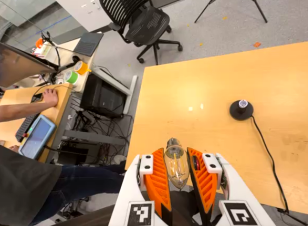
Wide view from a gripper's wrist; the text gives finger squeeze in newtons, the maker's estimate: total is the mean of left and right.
{"total": 13.5, "left": 14.7, "right": 12.3}